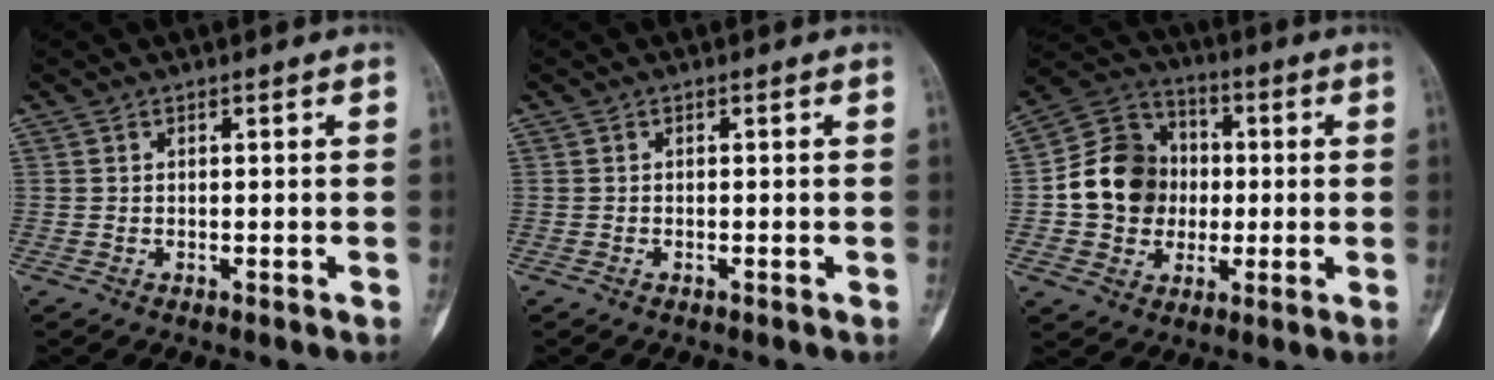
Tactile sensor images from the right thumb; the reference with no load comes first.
{"total": 0.0}
{"total": 13.9, "force": [-0.3, 12.2, 6.7], "torque": [-0.087, 0.025, -0.009]}